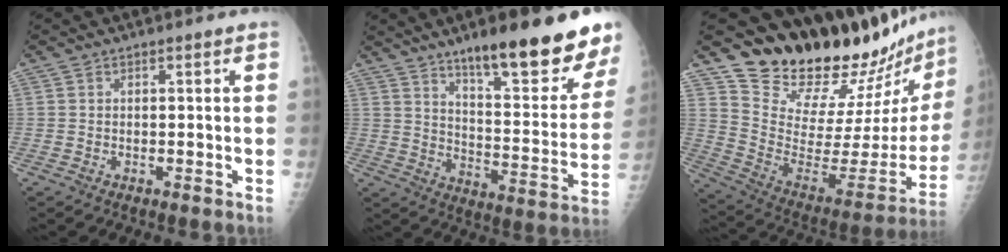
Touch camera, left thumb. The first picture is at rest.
{"total": 22.3, "force": [15.4, 4.9, 15.3], "torque": [-0.180, -0.081, 0.231]}
{"total": 28.0, "force": [26.2, 5.4, 8.2], "torque": [-0.089, -0.232, 0.377]}